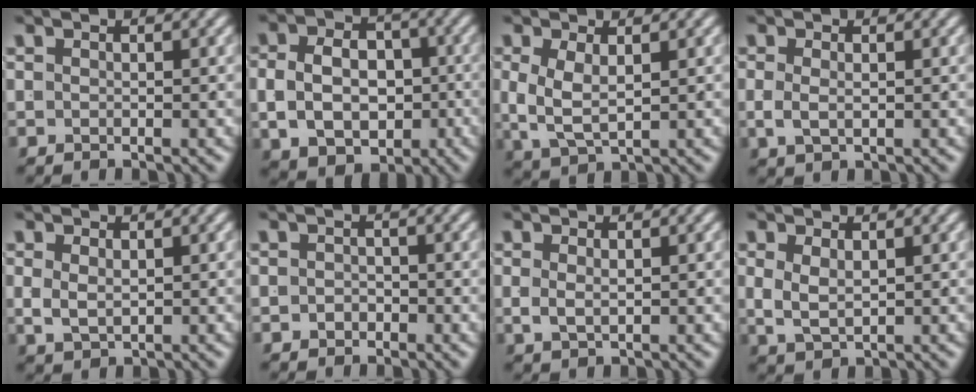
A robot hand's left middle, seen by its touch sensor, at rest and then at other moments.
{"total": 8.1, "force": [-1.9, 6.2, 4.9], "torque": [-0.068, -0.017, -0.024]}
{"total": 4.5, "force": [0.0, 3.2, 3.1], "torque": [-0.078, -0.012, 0.013]}
{"total": 1.4, "force": [0.0, 0.7, 1.2], "torque": [-0.030, -0.005, 0.008]}
{"total": 2.1, "force": [0.4, 1.5, 1.4], "torque": [-0.035, -0.006, 0.020]}
{"total": 1.4, "force": [-0.9, 1.1, 0.2], "torque": [0.001, -0.002, -0.015]}
{"total": 1.2, "force": [0.3, 0.6, 1.0], "torque": [-0.022, -0.004, 0.015]}
{"total": 3.1, "force": [0.4, 2.4, 2.0], "torque": [-0.048, -0.005, 0.017]}